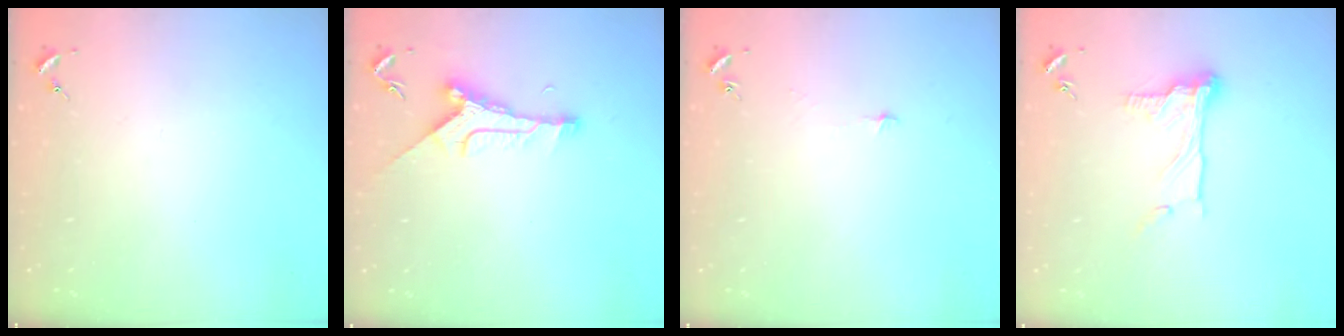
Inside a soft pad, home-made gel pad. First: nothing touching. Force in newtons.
{"total": 8.6, "press": 8.6, "slide": 0.4}
{"total": 2.9, "press": 2.9, "slide": 0.3}
{"total": 11.4, "press": 11.4, "slide": 0.9}